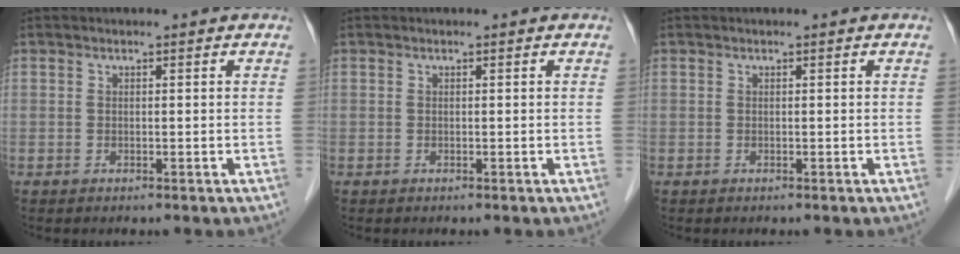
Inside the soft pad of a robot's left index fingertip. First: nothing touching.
{"total": 0.0}
{"total": 0.0}